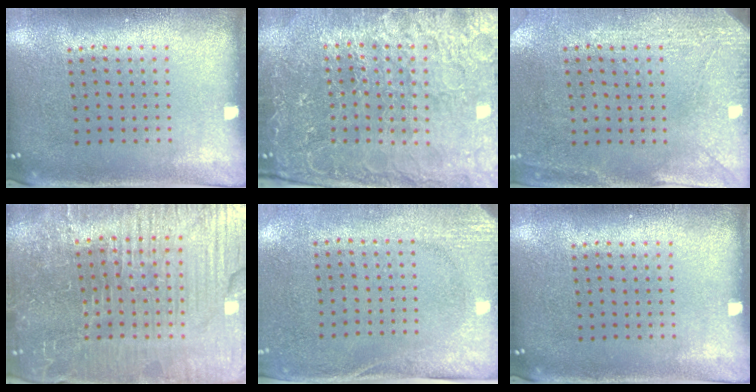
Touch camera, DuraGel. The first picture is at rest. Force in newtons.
{"total": 4.7, "press": 4.4, "slide": 1.5}
{"total": 3.0, "press": 2.3, "slide": 1.8}
{"total": 6.8, "press": 6.1, "slide": 3.0}
{"total": 2.7, "press": 2.2, "slide": 1.7}
{"total": 0.0}